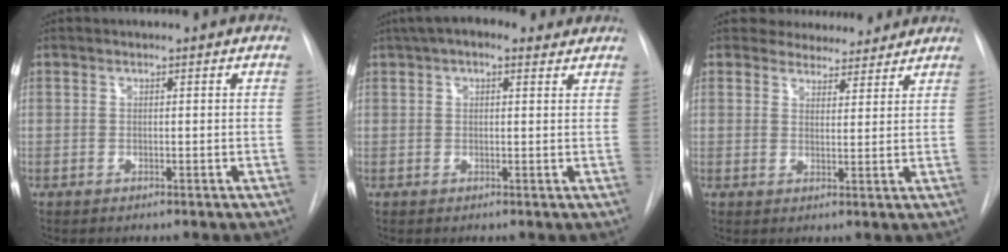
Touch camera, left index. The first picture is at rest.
{"total": 8.3, "force": [6.0, 3.0, 4.9], "torque": [-0.079, 0.041, 0.089]}
{"total": 7.2, "force": [6.7, 2.6, 0.8], "torque": [0.002, 0.002, 0.083]}